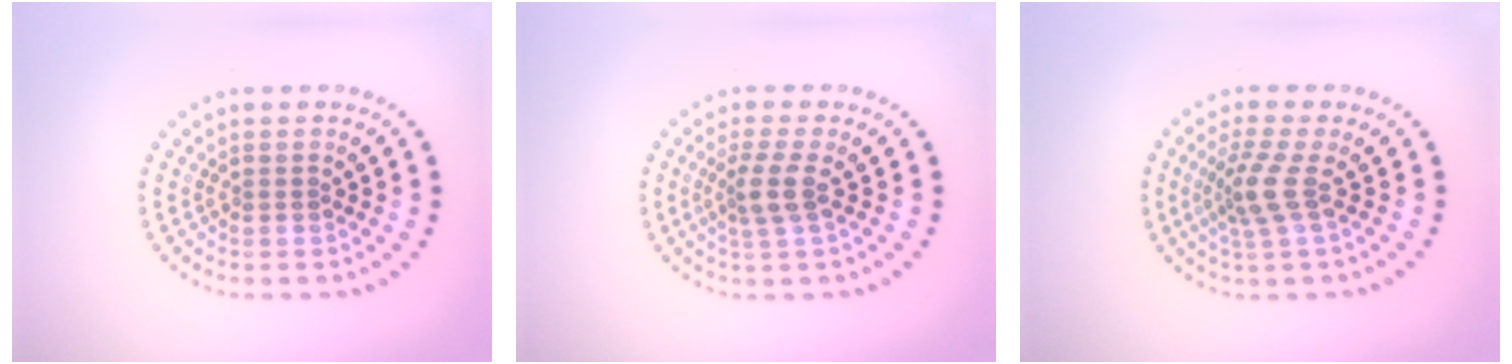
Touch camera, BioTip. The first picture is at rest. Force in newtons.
{"total": 2.3, "press": 1.9, "slide": 1.3}
{"total": 2.9, "press": 2.1, "slide": 2.0}